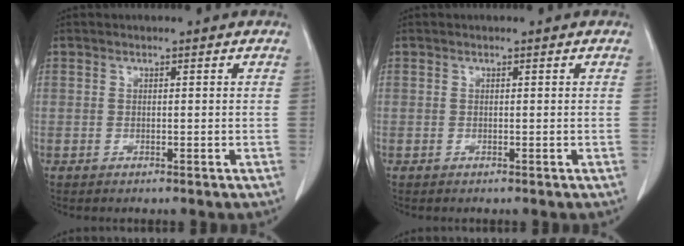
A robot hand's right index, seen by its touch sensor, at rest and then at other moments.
{"total": 0.0}